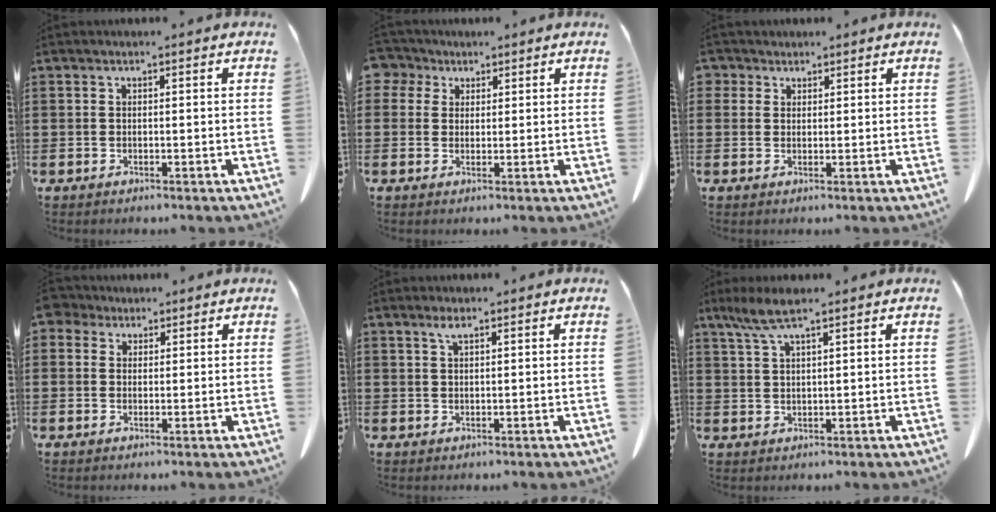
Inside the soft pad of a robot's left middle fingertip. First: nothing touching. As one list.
[{"total": 3.2, "force": [1.9, 2.6, 0.5], "torque": [-0.017, 0.008, 0.032]}, {"total": 2.0, "force": [1.4, 1.4, 0.2], "torque": [-0.012, 0.008, 0.027]}, {"total": 2.4, "force": [1.6, 1.7, 0.7], "torque": [-0.022, 0.009, 0.030]}, {"total": 1.6, "force": [1.0, 0.4, 1.2], "torque": [-0.027, 0.003, 0.017]}, {"total": 4.6, "force": [3.0, 0.8, 3.4], "torque": [-0.081, -0.002, 0.052]}]